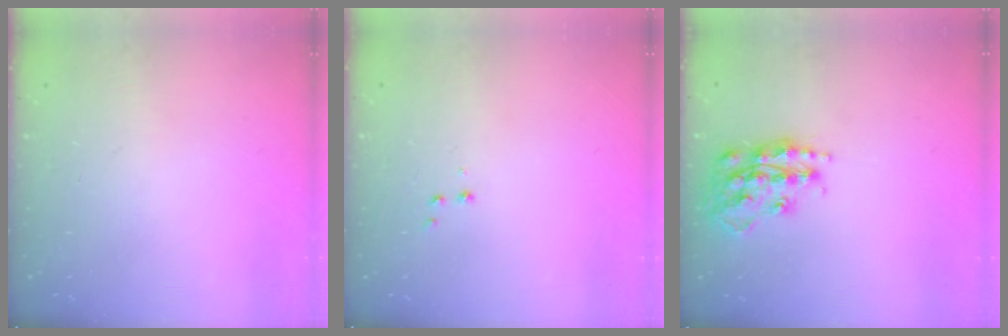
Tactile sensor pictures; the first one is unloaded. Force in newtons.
{"total": 2.6, "press": 2.5, "slide": 0.6}
{"total": 17.5, "press": 17.4, "slide": 1.1}